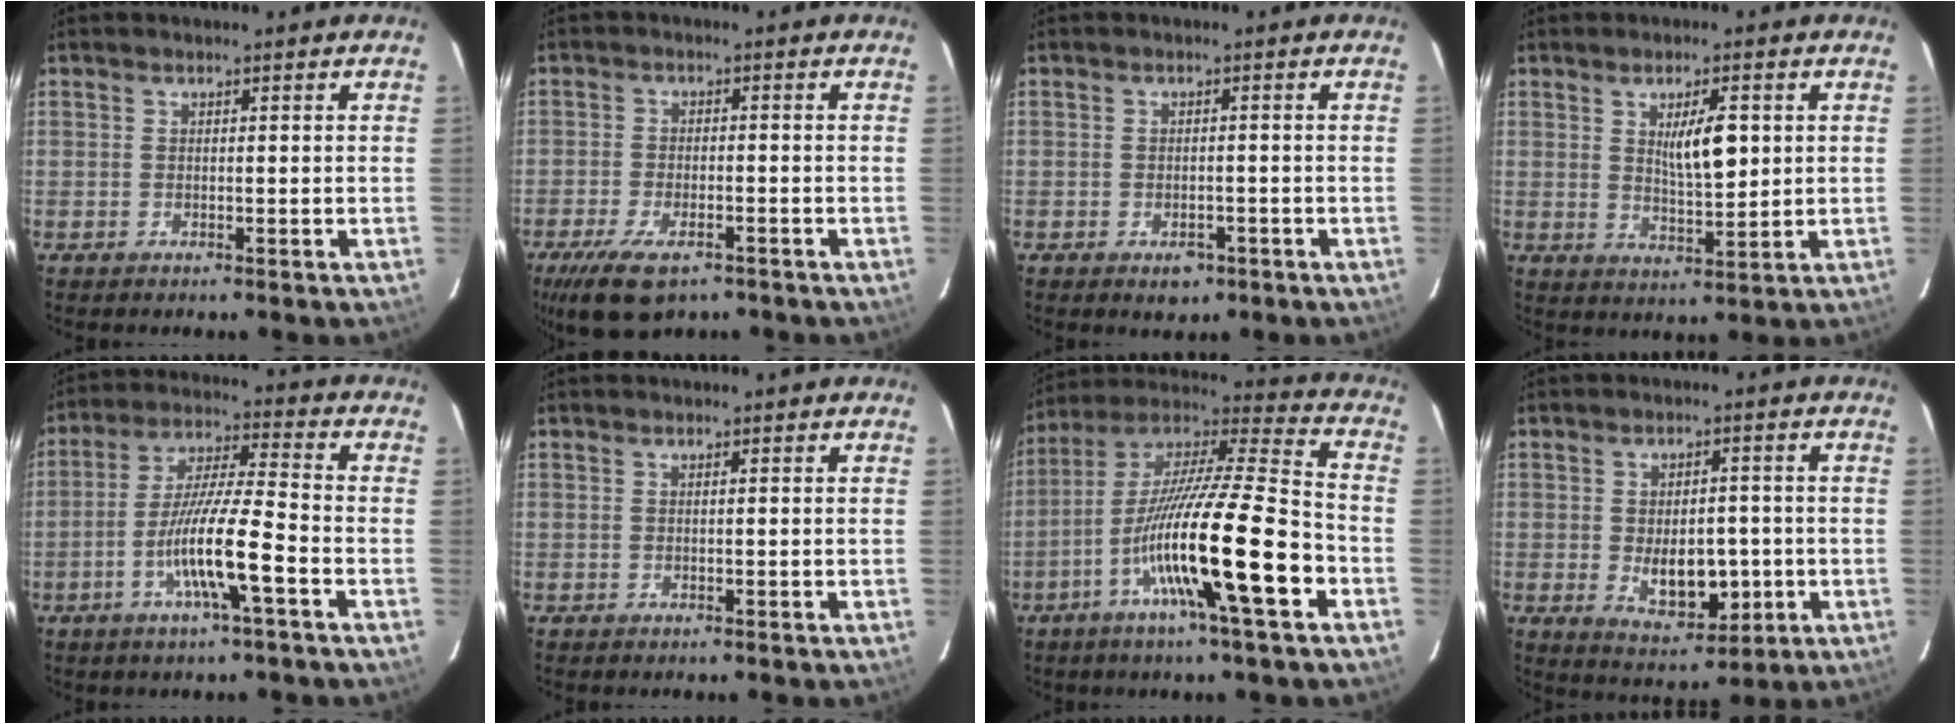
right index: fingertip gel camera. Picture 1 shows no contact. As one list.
[{"total": 8.8, "force": [-6.0, 3.4, 5.5], "torque": [-0.099, -0.013, -0.098]}, {"total": 2.6, "force": [-1.6, 1.6, 1.4], "torque": [-0.016, 0.001, -0.013]}, {"total": 6.2, "force": [1.6, 1.6, 5.8], "torque": [-0.096, -0.004, 0.033]}, {"total": 11.2, "force": [-4.3, 0.1, 10.4], "torque": [-0.200, -0.001, -0.082]}, {"total": 0.0}, {"total": 20.3, "force": [-7.4, 0.4, 18.9], "torque": [-0.350, -0.016, -0.137]}, {"total": 8.3, "force": [-1.4, 4.4, 6.8], "torque": [-0.111, -0.005, -0.009]}]